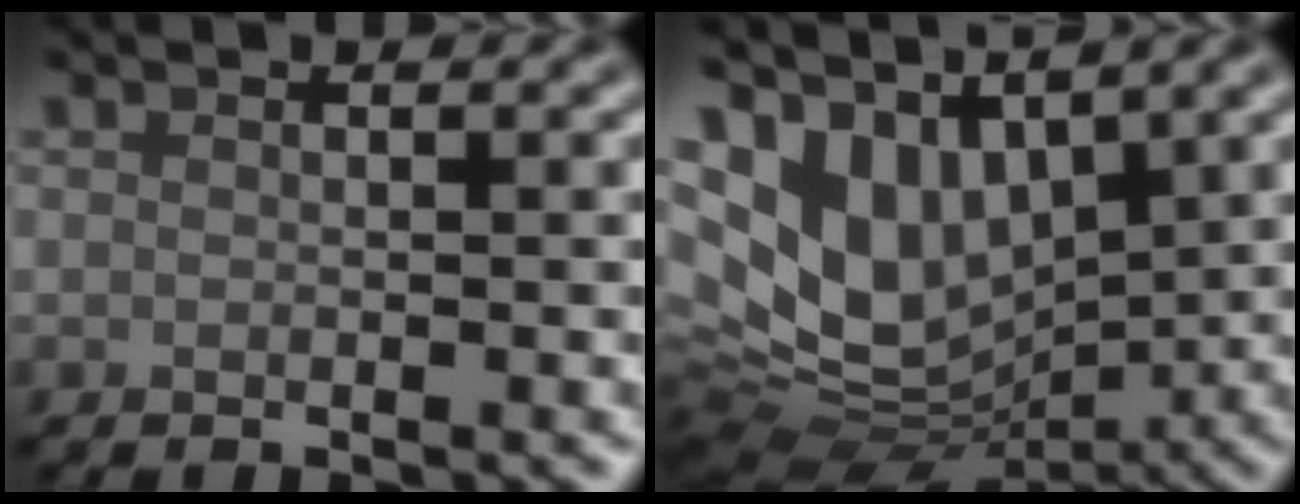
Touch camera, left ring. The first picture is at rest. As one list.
[{"total": 10.8, "force": [3.4, 6.5, 8.0], "torque": [-0.155, 0.002, 0.069]}]